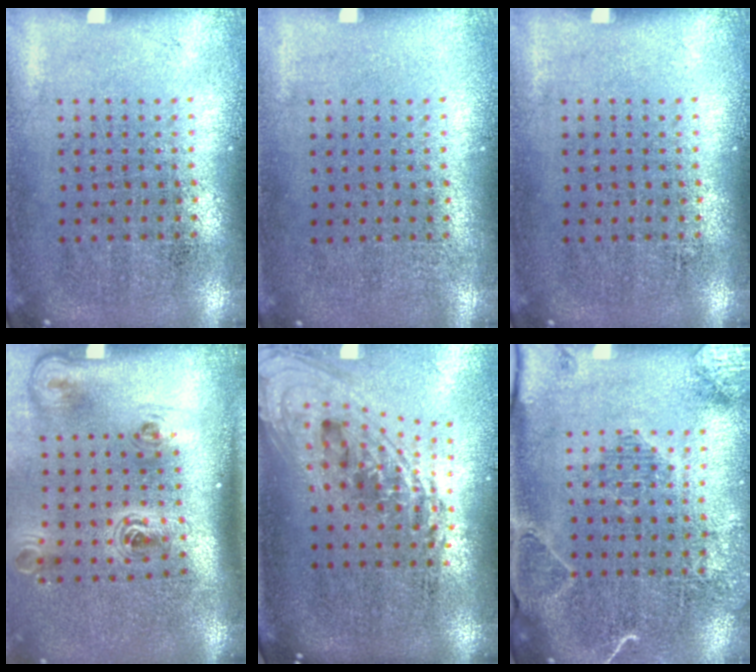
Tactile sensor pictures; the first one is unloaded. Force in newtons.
{"total": 0.0}
{"total": 0.0}
{"total": 2.3, "press": 1.4, "slide": 1.8}
{"total": 2.3, "press": 1.6, "slide": 1.7}
{"total": 2.0, "press": 2.0, "slide": 0.1}